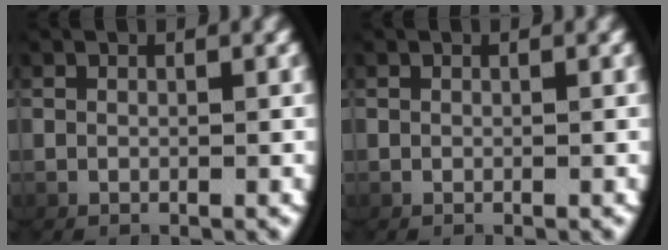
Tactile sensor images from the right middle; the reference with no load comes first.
{"total": 0.0}